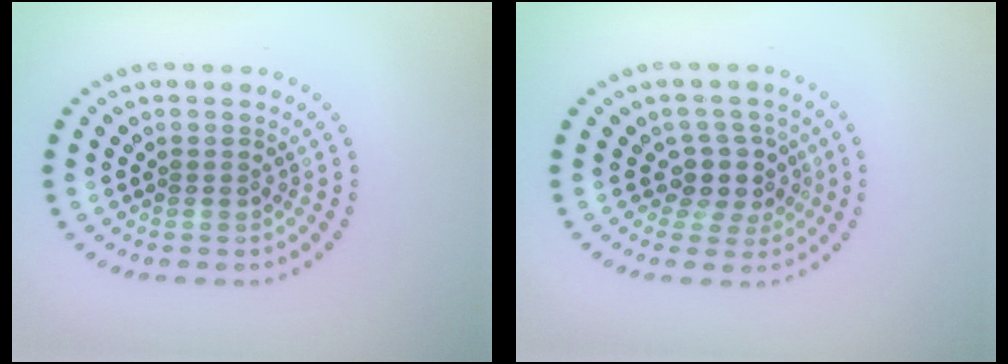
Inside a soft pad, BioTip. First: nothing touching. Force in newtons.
{"total": 3.0, "press": 2.3, "slide": 1.8}